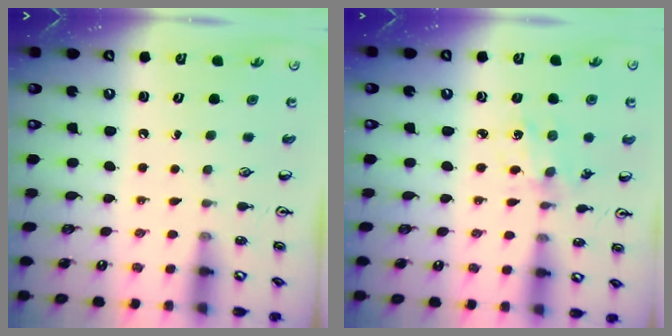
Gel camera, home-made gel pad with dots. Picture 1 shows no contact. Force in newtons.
{"total": 1.6, "press": 1.6, "slide": 0.2}